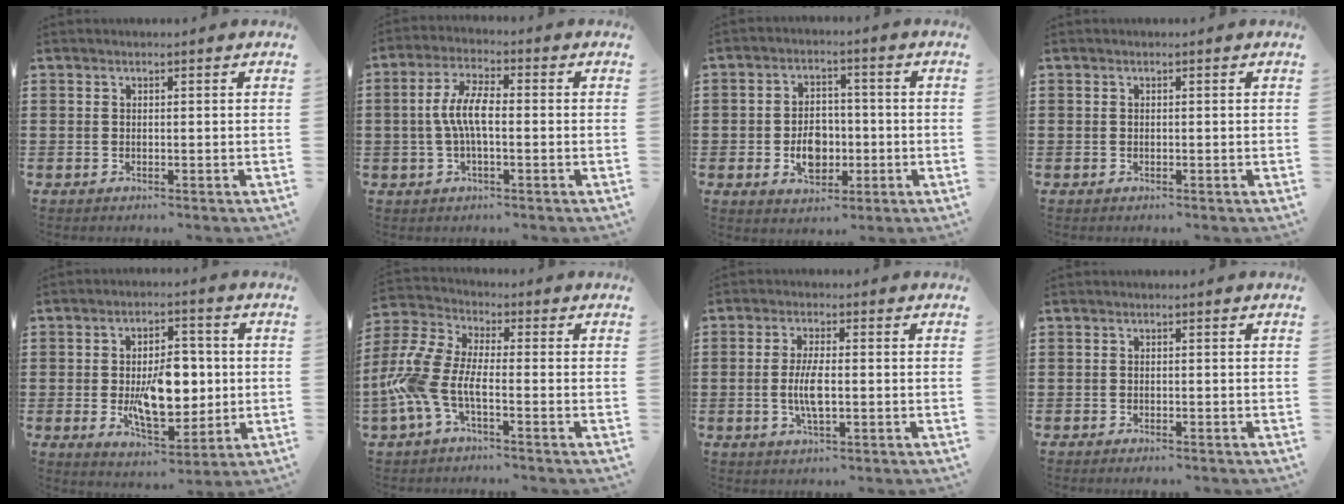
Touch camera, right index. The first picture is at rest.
{"total": 6.3, "force": [-0.5, 2.1, 6.0], "torque": [-0.127, 0.001, -0.016]}
{"total": 6.1, "force": [-1.4, 4.2, 4.2], "torque": [-0.073, -0.001, -0.028]}
{"total": 0.0}
{"total": 10.5, "force": [-0.5, 5.6, 8.9], "torque": [-0.144, -0.005, -0.014]}
{"total": 8.5, "force": [-3.0, 3.8, 7.0], "torque": [-0.200, -0.020, -0.066]}
{"total": 5.2, "force": [-0.7, 1.4, 4.9], "torque": [-0.108, -0.008, -0.019]}
{"total": 0.7, "force": [-0.7, -0.1, 0.1], "torque": [-0.004, -0.004, -0.013]}